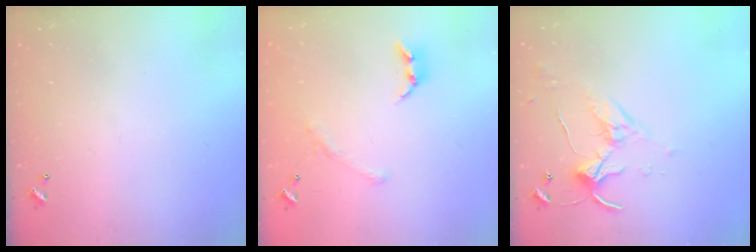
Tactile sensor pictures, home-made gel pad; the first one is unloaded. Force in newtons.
{"total": 1.6, "press": 1.1, "slide": 1.1}
{"total": 4.6, "press": 4.5, "slide": 0.7}